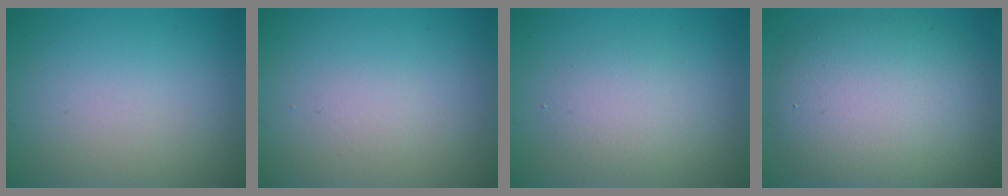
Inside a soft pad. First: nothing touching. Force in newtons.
{"total": 0.7, "press": 0.7, "slide": 0.0}
{"total": 2.4, "press": 2.4, "slide": 0.2}
{"total": 9.6, "press": 9.6, "slide": 0.5}